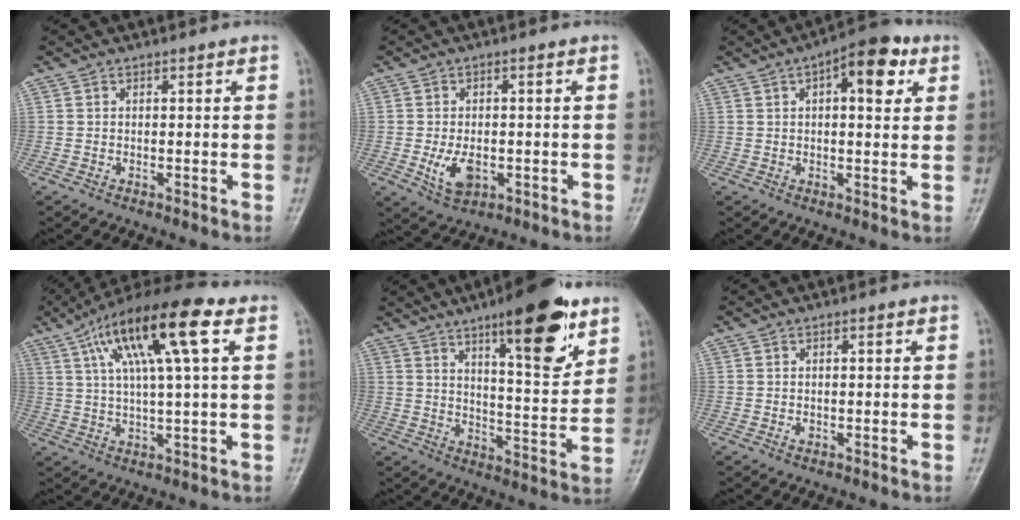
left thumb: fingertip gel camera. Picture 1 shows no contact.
{"total": 6.0, "force": [-1.4, 3.6, 4.5], "torque": [-0.077, -0.001, -0.017]}
{"total": 10.0, "force": [3.8, 4.3, 8.1], "torque": [-0.092, 0.007, 0.047]}
{"total": 16.8, "force": [6.3, 3.6, 15.1], "torque": [-0.271, 0.012, 0.103]}
{"total": 17.3, "force": [10.1, 4.9, 13.2], "torque": [-0.161, -0.058, 0.152]}
{"total": 1.0, "force": [-0.3, 0.7, 0.6], "torque": [-0.008, 0.004, -0.002]}